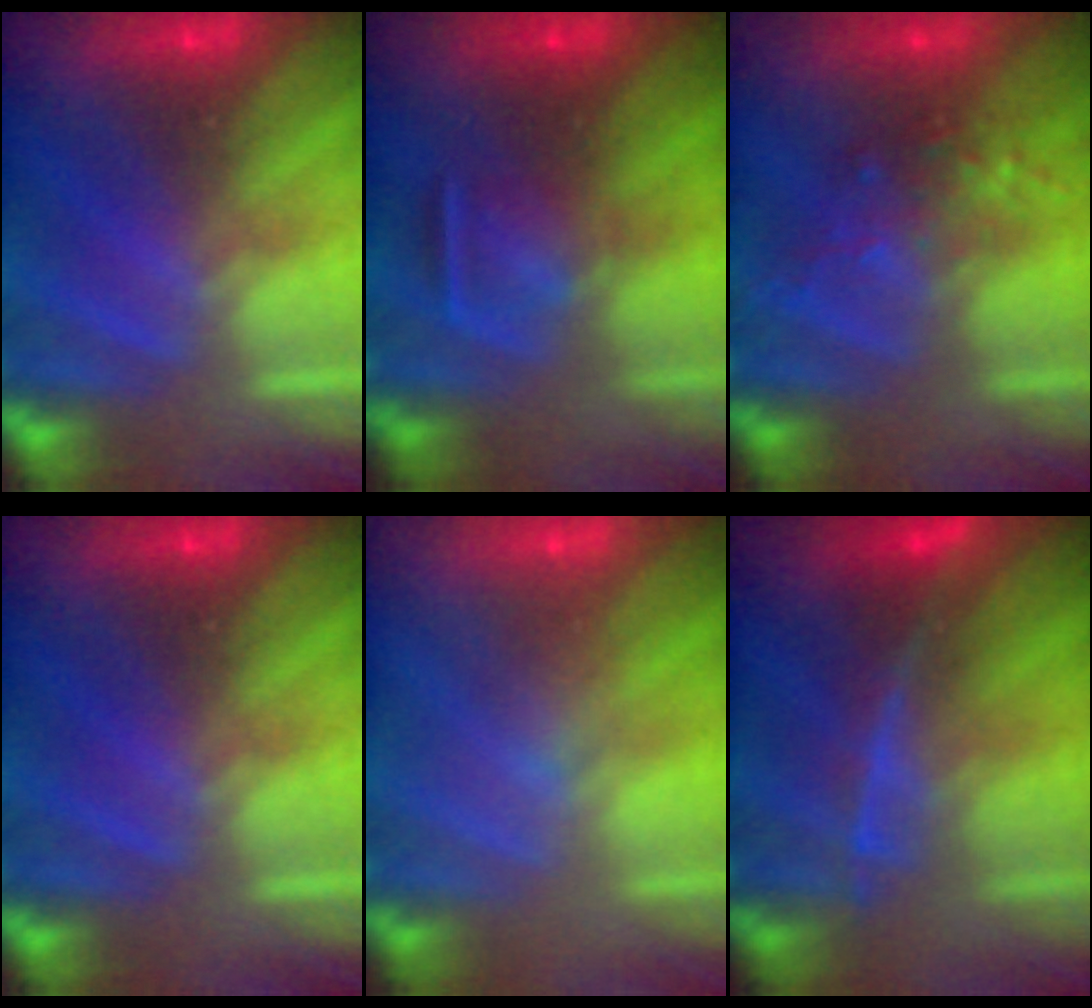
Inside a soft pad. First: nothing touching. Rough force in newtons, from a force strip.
{"total": 3.1}
{"total": 2.6}
{"total": 0.0}
{"total": 2.8}
{"total": 2.4}